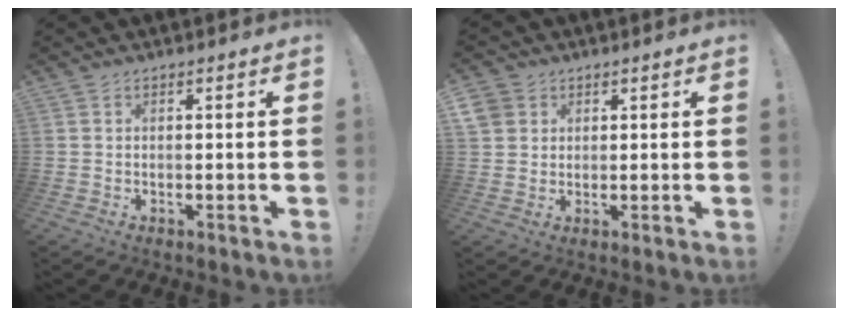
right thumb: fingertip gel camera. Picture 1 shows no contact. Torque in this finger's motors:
{"motor_torque": [0.00, 0.00, 0.00, 0.04, 0.01]}